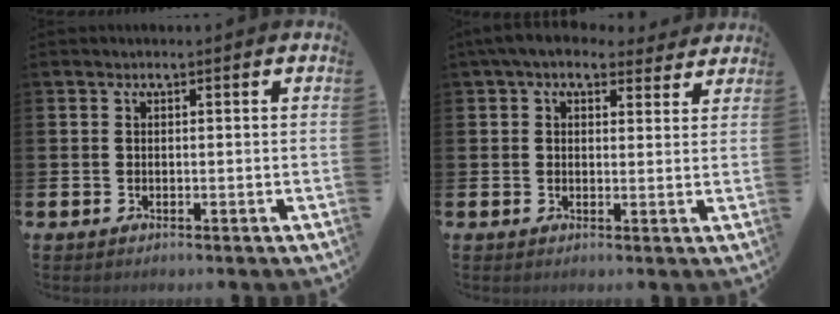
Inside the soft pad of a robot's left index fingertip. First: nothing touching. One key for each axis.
{"total": 5.7, "fx": 4.9, "fy": 2.2, "fz": 1.9, "tx": -0.042, "ty": -0.017, "tz": 0.089}